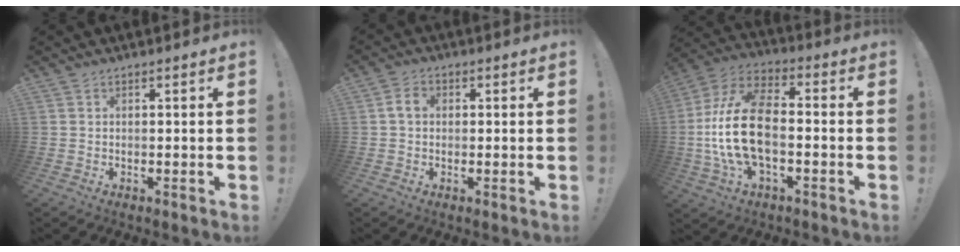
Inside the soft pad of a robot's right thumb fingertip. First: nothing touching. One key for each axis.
{"total": 4.4, "fx": 0.5, "fy": 3.2, "fz": 3.0, "tx": -0.053, "ty": 0.012, "tz": 0.010}
{"total": 19.1, "fx": -2.9, "fy": 10.5, "fz": 15.7, "tx": -0.304, "ty": 0.016, "tz": -0.043}